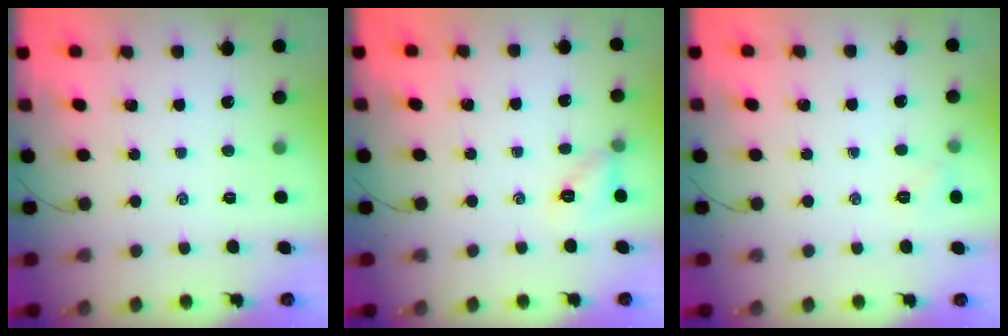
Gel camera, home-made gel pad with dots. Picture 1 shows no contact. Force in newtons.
{"total": 7.2, "press": 7.1, "slide": 0.9}
{"total": 3.8, "press": 3.6, "slide": 1.1}